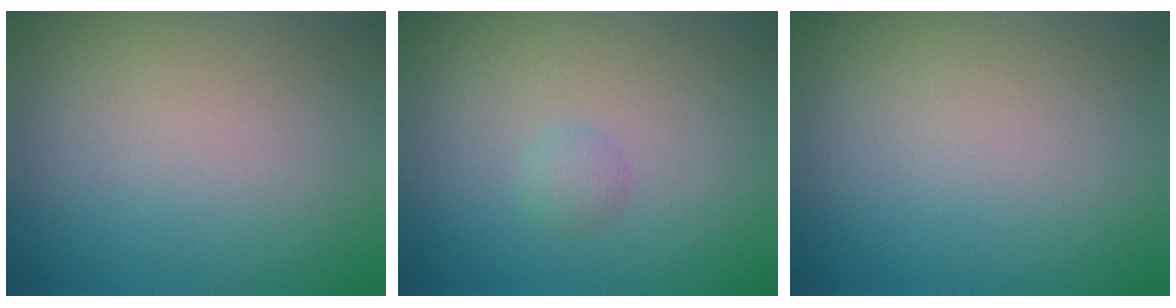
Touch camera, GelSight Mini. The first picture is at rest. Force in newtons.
{"total": 0.9, "press": 0.9, "slide": 0.1}
{"total": 0.0}